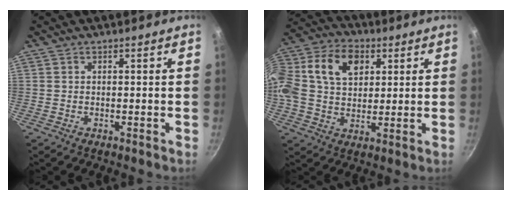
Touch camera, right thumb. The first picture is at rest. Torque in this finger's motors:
{"motor_torque": [2.38, 2.63, 0.41, -0.22, 0.21]}